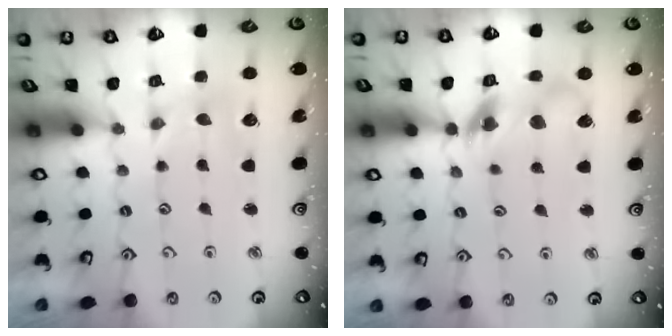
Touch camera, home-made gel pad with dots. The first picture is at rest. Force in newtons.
{"total": 13.0, "press": 12.9, "slide": 1.6}